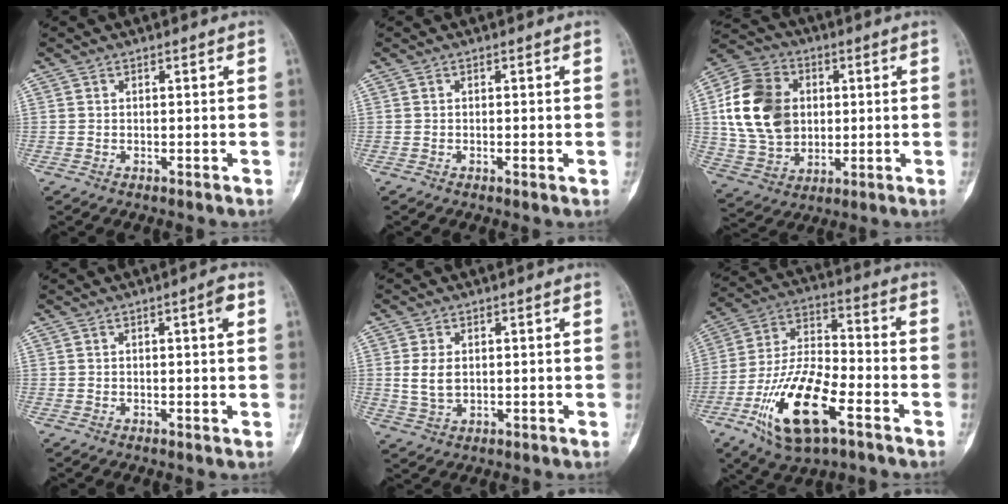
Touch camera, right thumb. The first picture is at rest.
{"total": 1.0, "force": [-0.2, 0.2, 0.9], "torque": [-0.014, -0.002, -0.003]}
{"total": 17.6, "force": [2.4, 13.5, 11.0], "torque": [-0.185, 0.006, 0.046]}
{"total": 3.0, "force": [0.7, 0.4, 2.9], "torque": [-0.041, 0.003, 0.008]}
{"total": 3.3, "force": [0.5, 2.1, 2.5], "torque": [-0.045, -0.003, 0.014]}
{"total": 18.4, "force": [-8.3, 7.5, 14.7], "torque": [-0.278, 0.042, -0.146]}